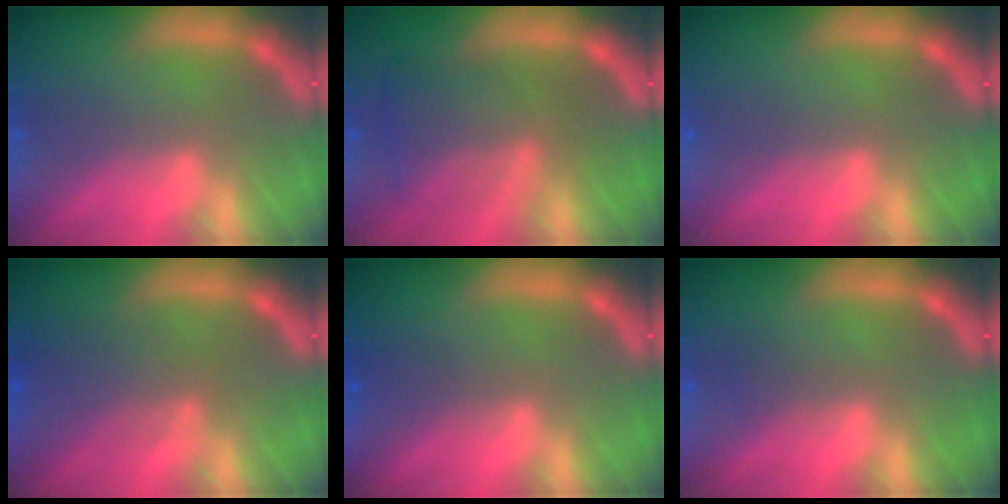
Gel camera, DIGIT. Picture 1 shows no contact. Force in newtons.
{"total": 6.5}
{"total": 0.0}
{"total": 4.6}
{"total": 2.0}
{"total": 1.0}